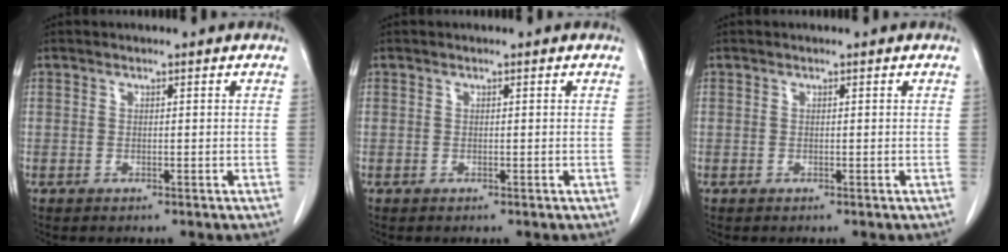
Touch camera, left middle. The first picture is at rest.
{"total": 0.0}
{"total": 0.0}